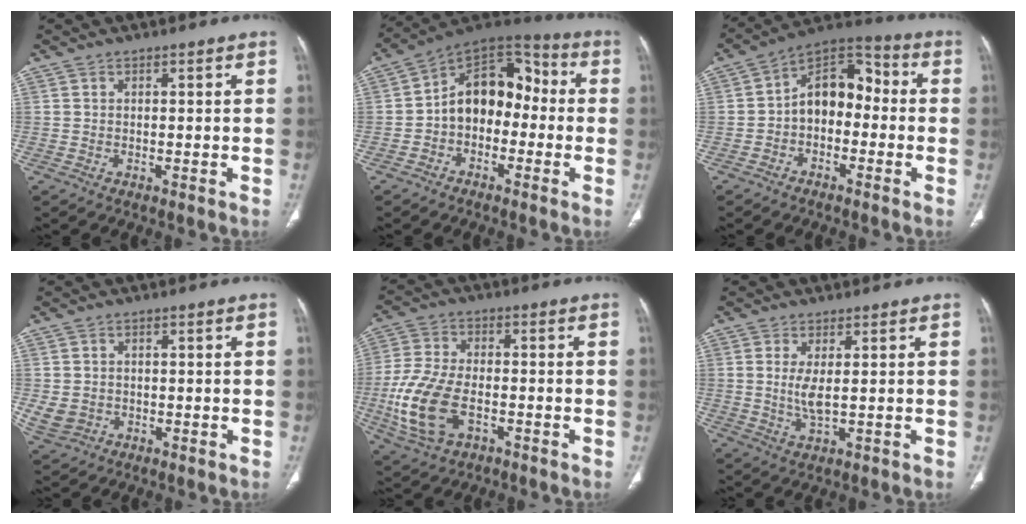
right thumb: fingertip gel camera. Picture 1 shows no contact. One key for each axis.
{"total": 13.4, "fx": -1.6, "fy": 9.5, "fz": 9.3, "tx": -0.104, "ty": 0.051, "tz": -0.046}
{"total": 11.1, "fx": -1.4, "fy": 7.6, "fz": 7.9, "tx": -0.090, "ty": 0.046, "tz": -0.044}
{"total": 4.5, "fx": -0.4, "fy": 3.9, "fz": 2.2, "tx": -0.045, "ty": 0.001, "tz": 0.006}
{"total": 13.8, "fx": -3.8, "fy": 8.0, "fz": 10.6, "tx": -0.234, "ty": 0.007, "tz": -0.068}
{"total": 3.9, "fx": 0.7, "fy": 1.0, "fz": 3.7, "tx": -0.085, "ty": -0.016, "tz": 0.020}